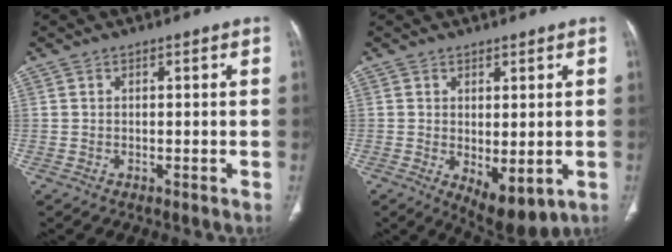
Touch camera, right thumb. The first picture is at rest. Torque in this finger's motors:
{"motor_torque": [-0.03, 0.29, 0.00, -0.20, 0.04]}